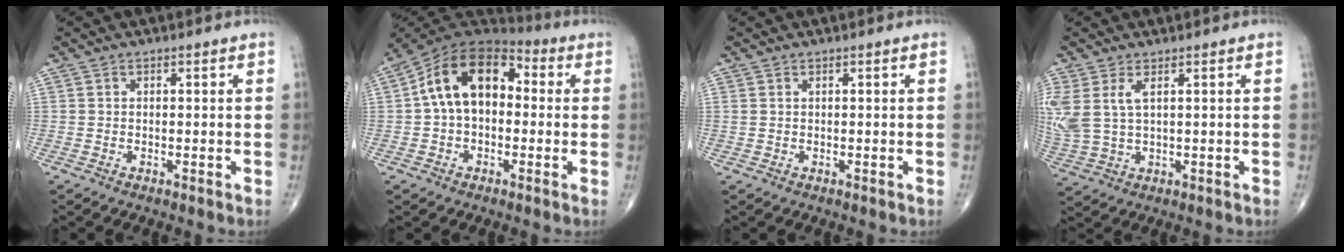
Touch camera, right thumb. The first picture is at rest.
{"total": 15.3, "force": [1.3, 9.9, 11.5], "torque": [-0.172, 0.044, 0.008]}
{"total": 0.7, "force": [0.3, 0.4, 0.5], "torque": [-0.012, 0.008, 0.009]}
{"total": 9.2, "force": [2.8, 4.8, 7.4], "torque": [-0.192, 0.000, 0.070]}